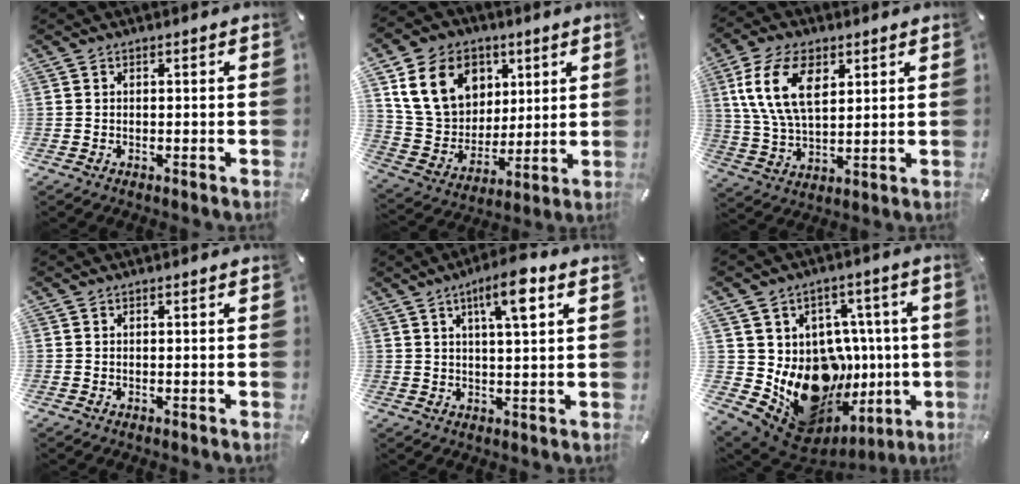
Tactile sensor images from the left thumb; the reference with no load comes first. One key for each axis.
{"total": 17.6, "fx": 6.5, "fy": 14.2, "fz": 8.1, "tx": -0.159, "ty": -0.013, "tz": 0.130}
{"total": 13.1, "fx": 5.1, "fy": 7.6, "fz": 9.4, "tx": -0.227, "ty": 0.005, "tz": 0.091}
{"total": 0.0}
{"total": 8.4, "fx": 3.9, "fy": 1.5, "fz": 7.3, "tx": -0.125, "ty": -0.004, "tz": 0.060}
{"total": 19.4, "fx": -2.9, "fy": 16.0, "fz": 10.6, "tx": -0.169, "ty": -0.024, "tz": 0.003}